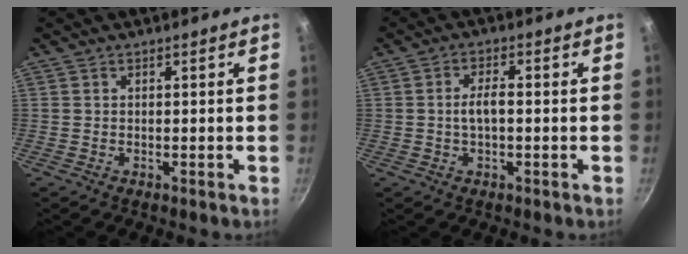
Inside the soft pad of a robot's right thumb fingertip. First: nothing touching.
{"total": 3.9, "force": [-0.3, 1.7, 3.5], "torque": [-0.064, 0.016, -0.008]}